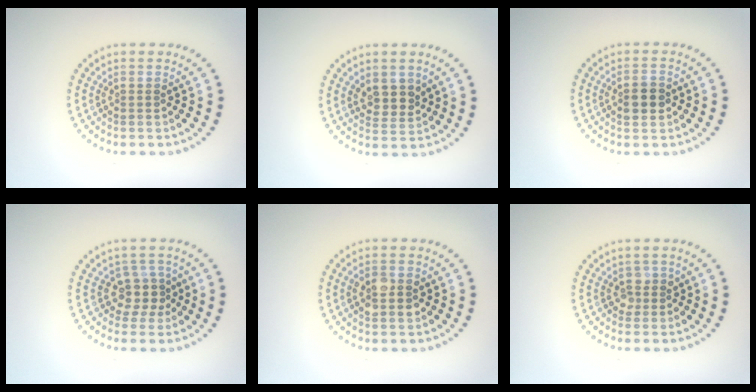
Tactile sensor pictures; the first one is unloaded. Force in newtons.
{"total": 2.4, "press": 2.2, "slide": 1.0}
{"total": 2.8, "press": 2.8, "slide": 0.2}
{"total": 2.5, "press": 1.9, "slide": 1.6}
{"total": 2.8, "press": 2.8, "slide": 0.2}
{"total": 1.2, "press": 1.1, "slide": 0.5}